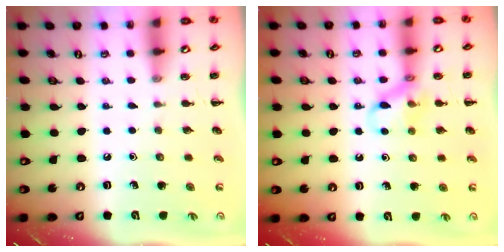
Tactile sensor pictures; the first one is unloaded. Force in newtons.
{"total": 10.5, "press": 10.4, "slide": 1.2}